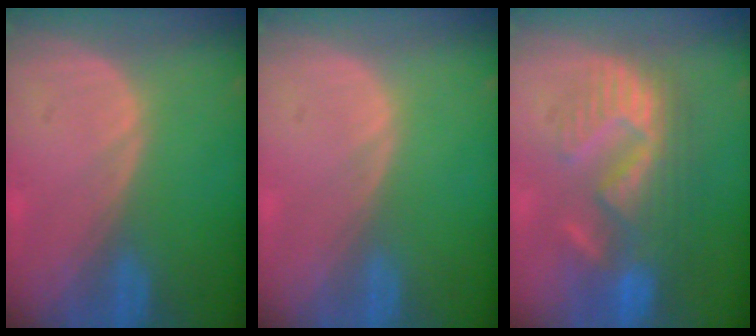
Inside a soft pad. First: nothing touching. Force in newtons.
{"total": 0.0}
{"total": 10.1, "press": 9.7, "slide": 2.9}